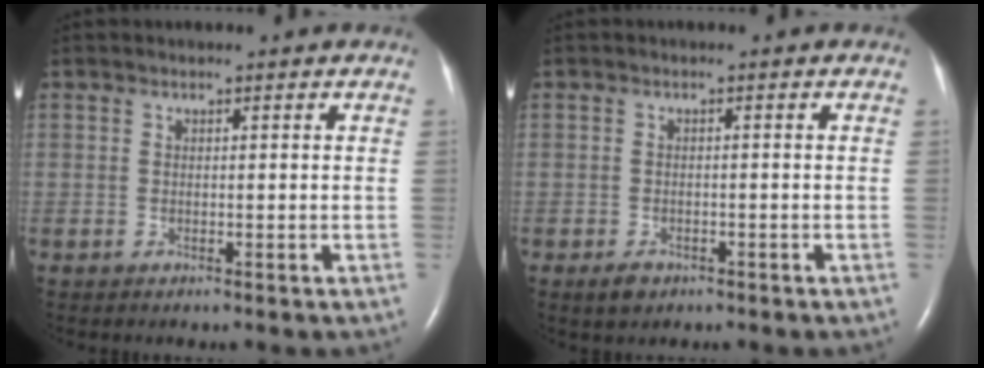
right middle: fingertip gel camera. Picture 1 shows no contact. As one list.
[{"total": 2.1, "force": [-1.3, 1.3, 1.0], "torque": [-0.022, 0.000, -0.015]}]